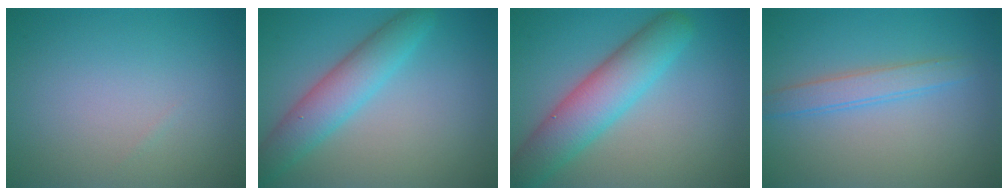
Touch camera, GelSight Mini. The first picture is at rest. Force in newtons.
{"total": 4.8, "press": 4.8, "slide": 0.1}
{"total": 6.5, "press": 6.5, "slide": 0.5}
{"total": 2.4, "press": 2.4, "slide": 0.1}